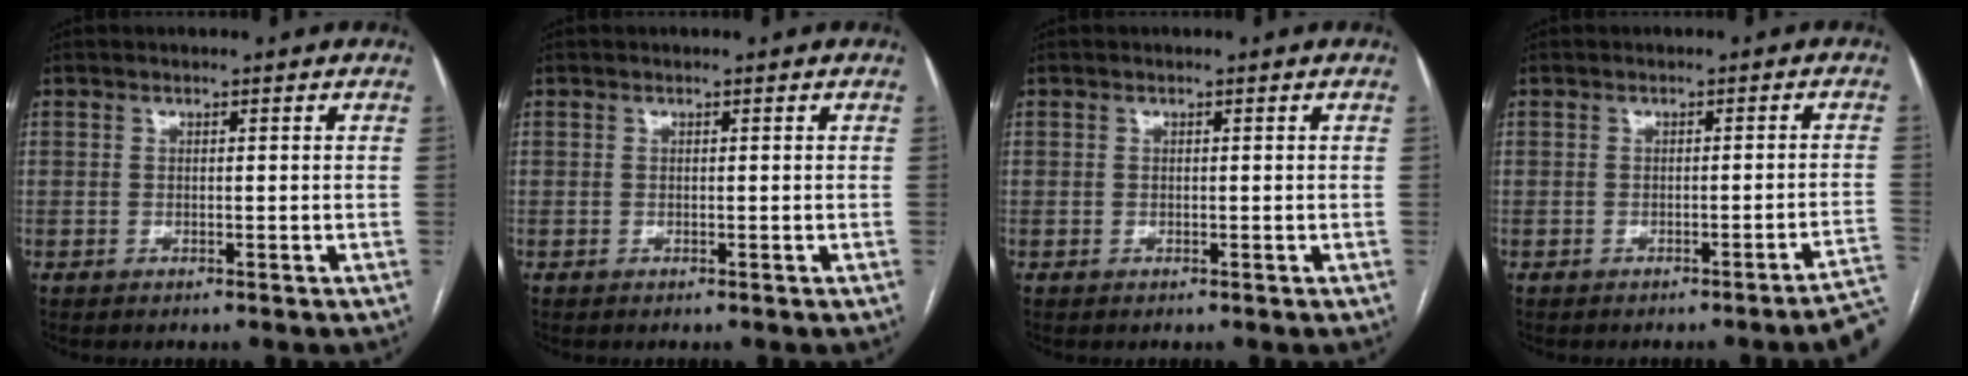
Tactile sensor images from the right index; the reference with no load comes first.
{"total": 0.0}
{"total": 0.0}
{"total": 5.0, "force": [-4.1, -0.7, 2.8], "torque": [-0.003, 0.004, -0.049]}